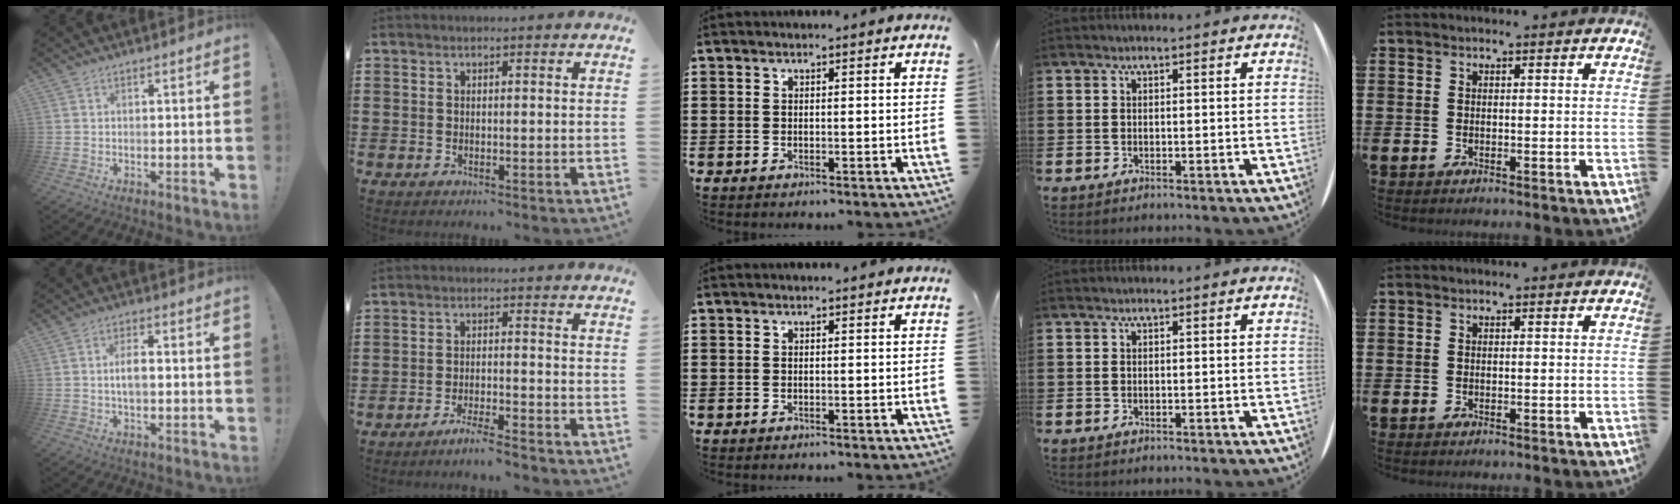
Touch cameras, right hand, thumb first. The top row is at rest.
{"thumb": {"total": 5.0, "force": [-0.3, 2.1, 4.5], "torque": [-0.072, 0.003, -0.011]}, "index": {"total": 3.6, "force": [-3.3, -0.3, 1.3], "torque": [-0.030, -0.003, -0.066]}}